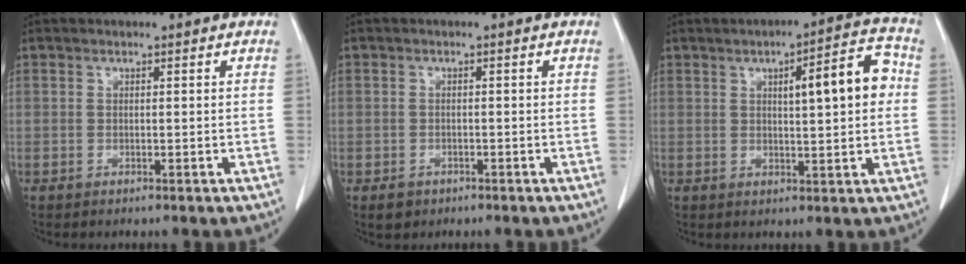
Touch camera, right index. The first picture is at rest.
{"total": 2.1, "force": [-1.1, 1.7, 0.4], "torque": [-0.007, 0.004, -0.014]}
{"total": 9.1, "force": [1.6, 1.6, 8.8], "torque": [-0.123, 0.021, 0.023]}